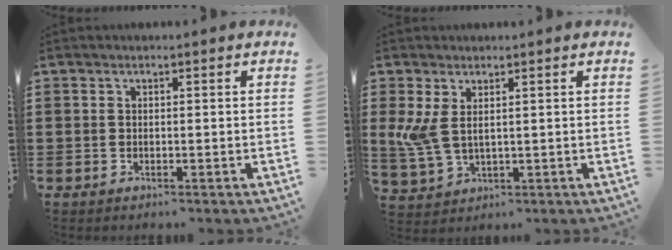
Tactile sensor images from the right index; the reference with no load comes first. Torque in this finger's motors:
{"motor_torque": [0.13, 0.13, 0.16, 0.13]}